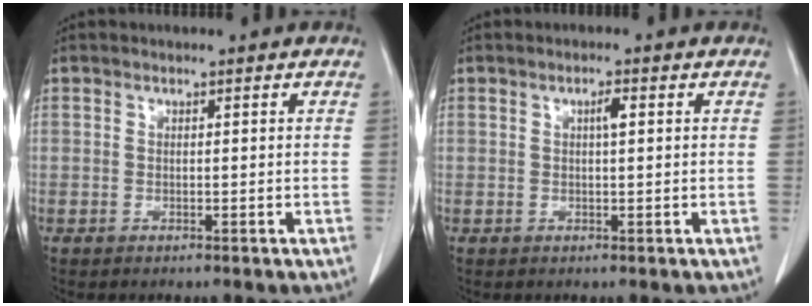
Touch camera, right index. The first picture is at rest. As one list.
[{"total": 1.6, "force": [0.4, 0.2, 1.5], "torque": [-0.027, 0.003, 0.006]}]